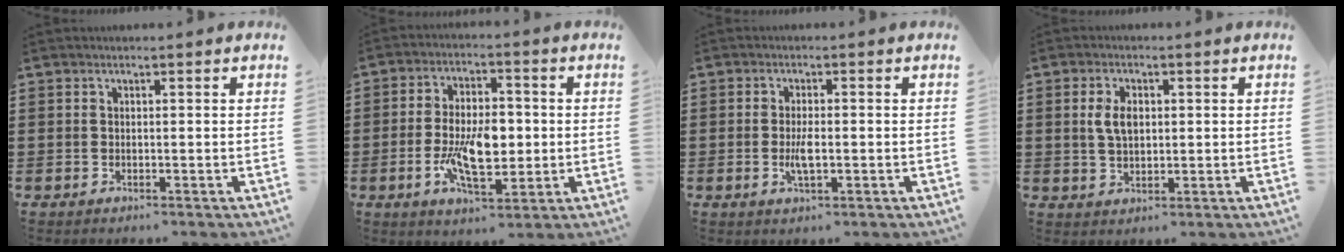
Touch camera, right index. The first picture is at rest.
{"total": 9.9, "force": [-1.4, 4.8, 8.5], "torque": [-0.169, -0.001, -0.029]}
{"total": 3.4, "force": [-0.6, 1.1, 3.2], "torque": [-0.070, -0.004, -0.015]}
{"total": 4.4, "force": [0.7, 2.4, 3.5], "torque": [-0.082, 0.008, 0.009]}